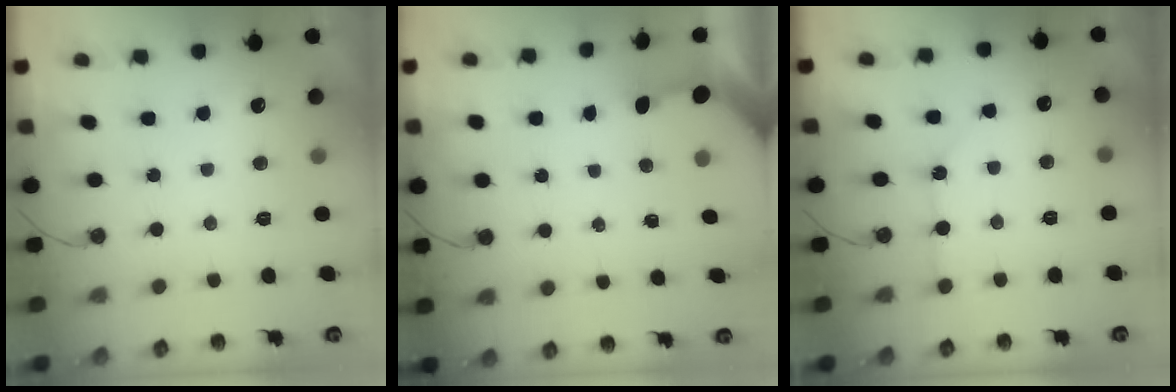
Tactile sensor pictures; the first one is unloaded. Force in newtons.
{"total": 3.2, "press": 3.1, "slide": 0.3}
{"total": 1.2, "press": 1.2, "slide": 0.2}